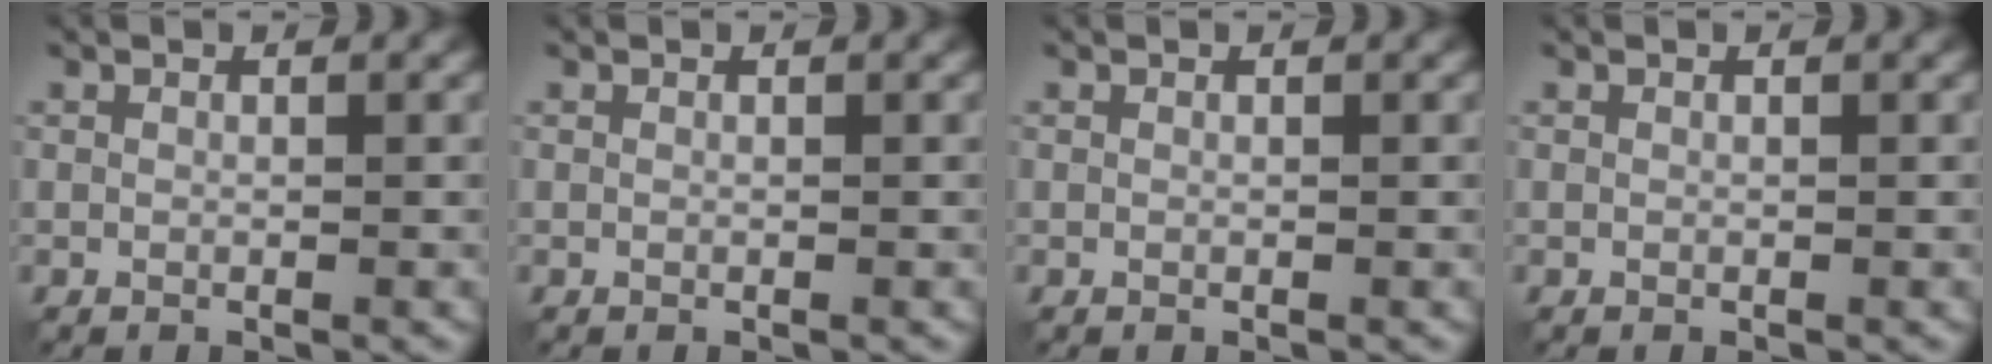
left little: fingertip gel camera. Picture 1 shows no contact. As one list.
[{"total": 0.0}, {"total": 0.0}, {"total": 0.0}]